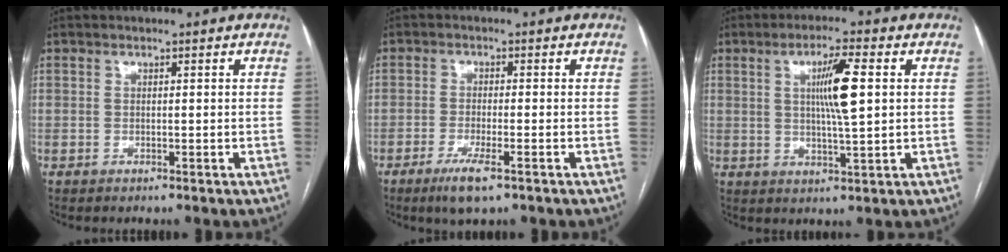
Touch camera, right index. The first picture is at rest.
{"total": 5.0, "force": [-3.0, 0.6, 4.0], "torque": [-0.079, -0.012, -0.051]}
{"total": 7.7, "force": [1.6, 0.3, 7.5], "torque": [-0.134, -0.001, 0.027]}